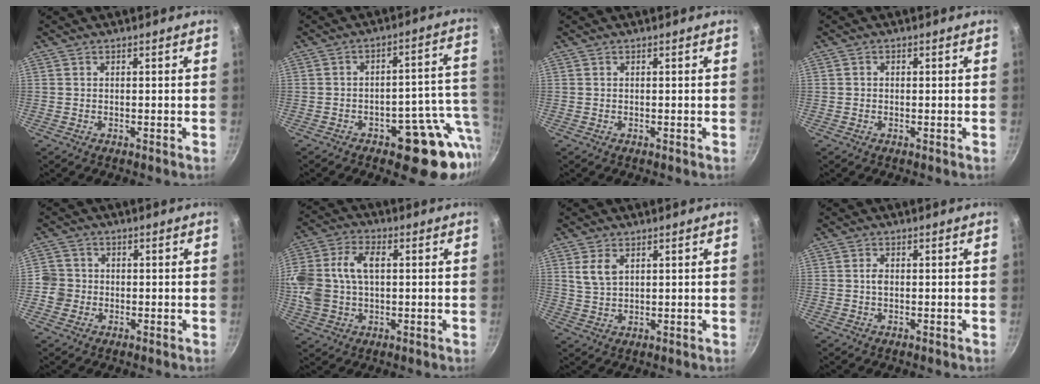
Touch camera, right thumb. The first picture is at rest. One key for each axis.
{"total": 15.6, "fx": -7.0, "fy": 6.6, "fz": 12.2, "tx": -0.080, "ty": 0.067, "tz": -0.082}
{"total": 0.0}
{"total": 0.5, "fx": 0.0, "fy": 0.5, "fz": 0.2, "tx": 0.002, "ty": 0.001, "tz": -0.004}
{"total": 4.1, "fx": -0.7, "fy": 4.0, "fz": 0.7, "tx": 0.010, "ty": 0.009, "tz": -0.021}
{"total": 15.8, "fx": 1.5, "fy": 10.3, "fz": 11.9, "tx": -0.274, "ty": 0.019, "tz": 0.029}
{"total": 4.2, "fx": 1.9, "fy": 2.5, "fz": 2.9, "tx": -0.054, "ty": -0.006, "tz": 0.045}
{"total": 1.4, "fx": 0.0, "fy": 0.9, "fz": 1.1, "tx": -0.018, "ty": 0.001, "tz": -0.004}